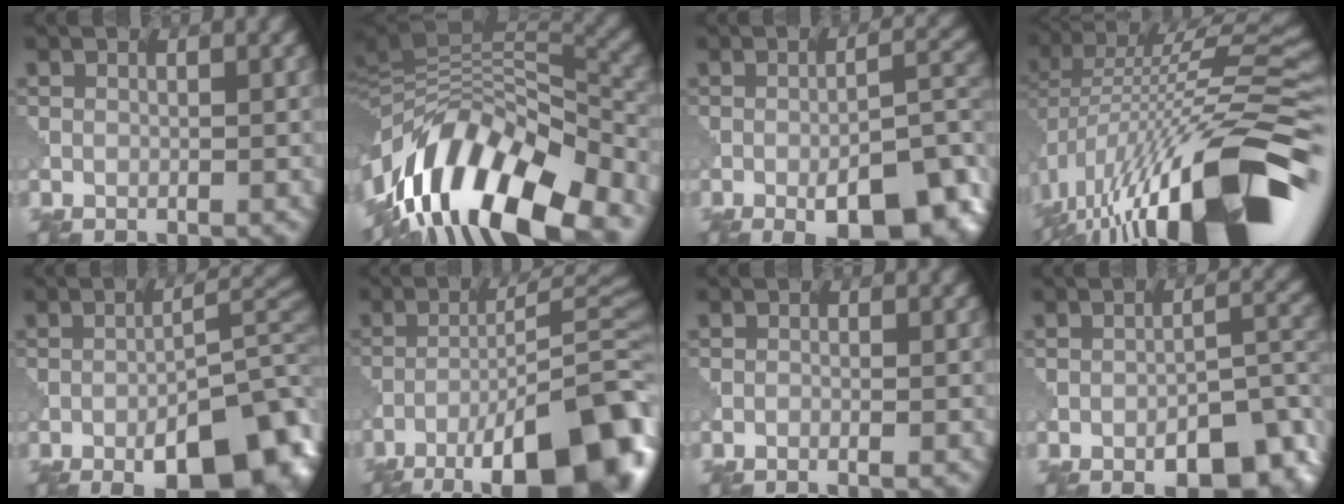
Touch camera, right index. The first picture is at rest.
{"total": 14.5, "force": [-7.8, 5.5, 11.0], "torque": [-0.196, 0.027, -0.145]}
{"total": 10.1, "force": [-5.0, 3.3, 8.1], "torque": [-0.107, 0.007, -0.068]}
{"total": 17.7, "force": [-7.6, 5.3, 15.1], "torque": [-0.252, 0.032, -0.140]}
{"total": 12.2, "force": [-6.5, 4.5, 9.3], "torque": [-0.117, 0.005, -0.092]}
{"total": 16.1, "force": [-9.6, 4.5, 12.2], "torque": [-0.180, 0.009, -0.144]}
{"total": 0.5, "force": [-0.4, 0.0, 0.3], "torque": [-0.007, -0.001, -0.012]}
{"total": 7.9, "force": [-4.9, 3.0, 5.4], "torque": [-0.062, 0.007, -0.070]}